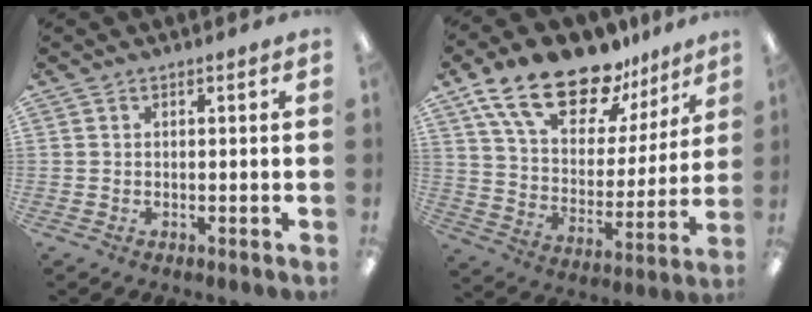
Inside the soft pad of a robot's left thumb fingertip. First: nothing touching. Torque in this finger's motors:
{"motor_torque": [0.82, 0.21, 1.67, -1.10, 0.37]}